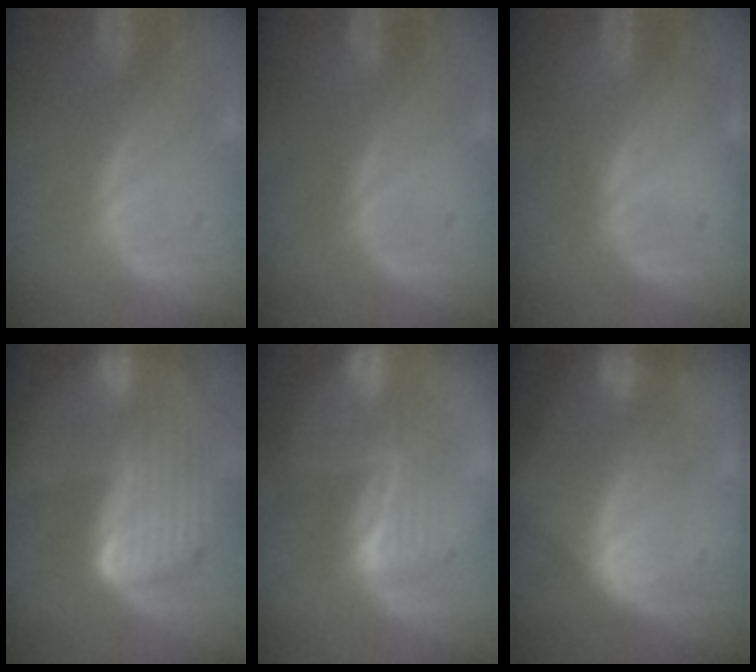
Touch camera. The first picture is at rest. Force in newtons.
{"total": 0.0}
{"total": 0.0}
{"total": 9.8, "press": 8.2, "slide": 5.2}
{"total": 7.1, "press": 6.9, "slide": 1.9}
{"total": 7.1, "press": 6.3, "slide": 3.3}